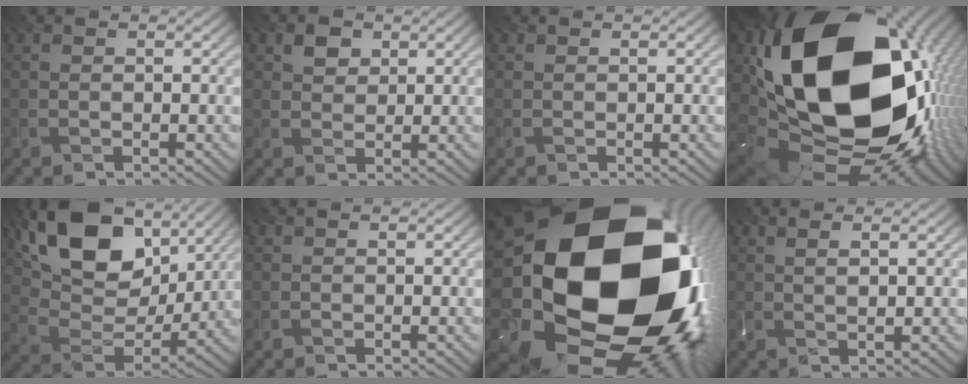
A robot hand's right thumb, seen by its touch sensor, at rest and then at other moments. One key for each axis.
{"total": 2.4, "fx": 1.6, "fy": 1.5, "fz": 0.9, "tx": -0.026, "ty": 0.001, "tz": 0.021}
{"total": 0.0}
{"total": 23.6, "fx": 4.5, "fy": 16.2, "fz": 16.6, "tx": -0.343, "ty": -0.084, "tz": 0.128}
{"total": 15.8, "fx": 8.8, "fy": 8.9, "fz": 9.7, "tx": -0.203, "ty": 0.014, "tz": 0.157}
{"total": 0.0}
{"total": 24.3, "fx": 2.4, "fy": 18.5, "fz": 15.5, "tx": -0.302, "ty": -0.100, "tz": 0.033}
{"total": 1.9, "fx": 0.8, "fy": 0.1, "fz": 1.7, "tx": -0.039, "ty": 0.005, "tz": 0.014}